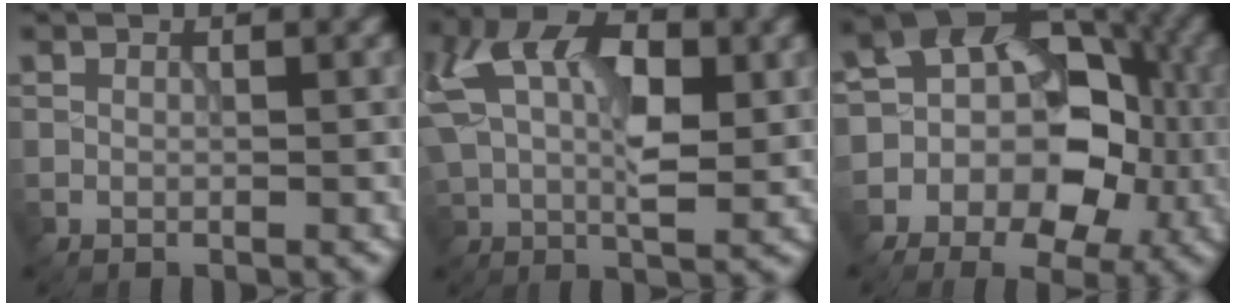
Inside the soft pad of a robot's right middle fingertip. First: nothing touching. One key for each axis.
{"total": 8.9, "fx": 1.8, "fy": 4.9, "fz": 7.2, "tx": -0.143, "ty": 0.010, "tz": 0.023}
{"total": 11.7, "fx": -1.8, "fy": 9.6, "fz": 6.4, "tx": -0.083, "ty": 0.034, "tz": -0.052}